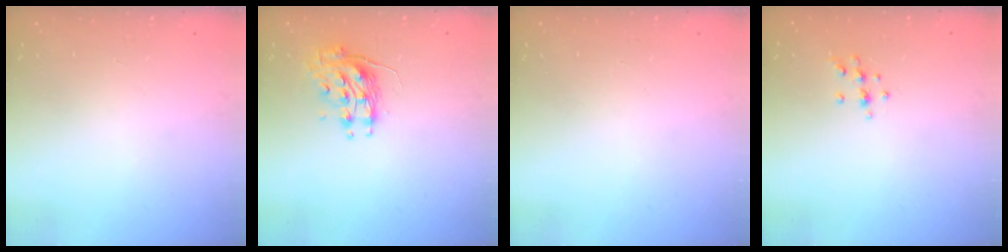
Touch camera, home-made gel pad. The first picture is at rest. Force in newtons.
{"total": 8.8, "press": 8.8, "slide": 0.0}
{"total": 0.0}
{"total": 7.0, "press": 7.0, "slide": 0.6}